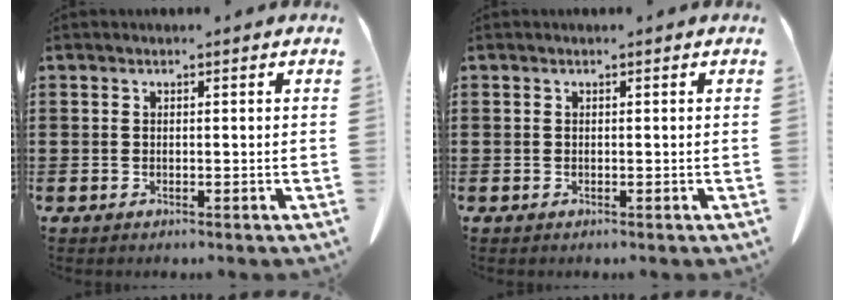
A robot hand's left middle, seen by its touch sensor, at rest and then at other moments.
{"total": 0.0}